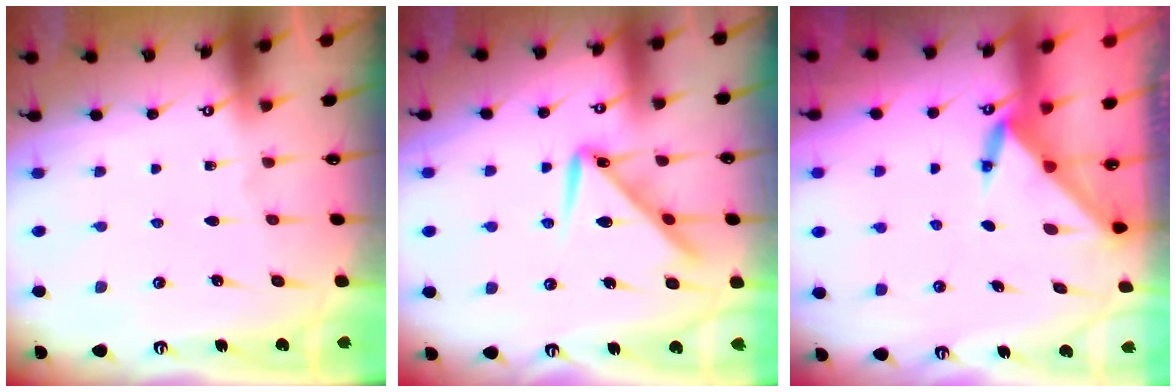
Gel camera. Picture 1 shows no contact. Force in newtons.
{"total": 11.2, "press": 11.2, "slide": 0.6}
{"total": 3.4, "press": 3.4, "slide": 0.4}